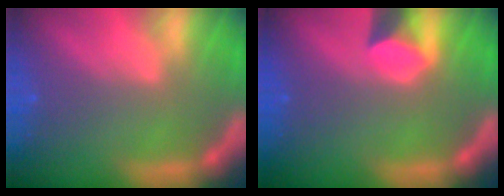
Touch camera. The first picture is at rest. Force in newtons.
{"total": 3.0}